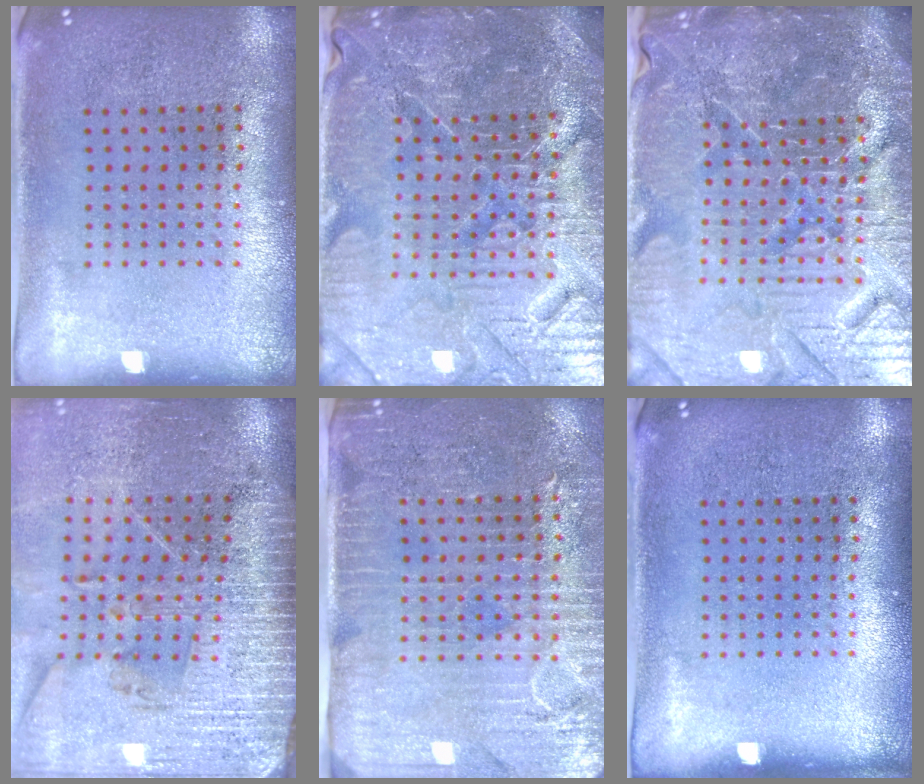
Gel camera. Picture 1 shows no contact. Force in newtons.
{"total": 5.6, "press": 5.3, "slide": 2.0}
{"total": 6.4, "press": 5.9, "slide": 2.6}
{"total": 3.5, "press": 3.2, "slide": 1.4}
{"total": 3.6, "press": 3.3, "slide": 1.6}
{"total": 0.0}